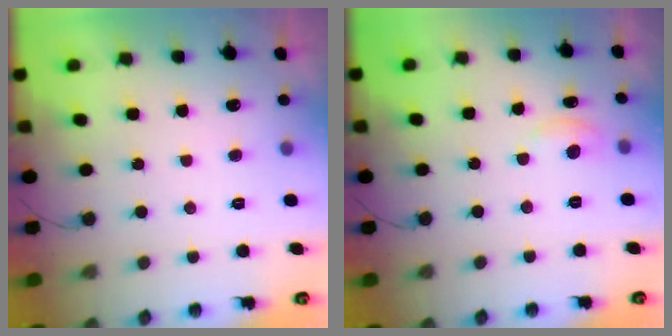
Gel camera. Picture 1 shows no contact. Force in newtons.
{"total": 3.8, "press": 3.8, "slide": 0.4}